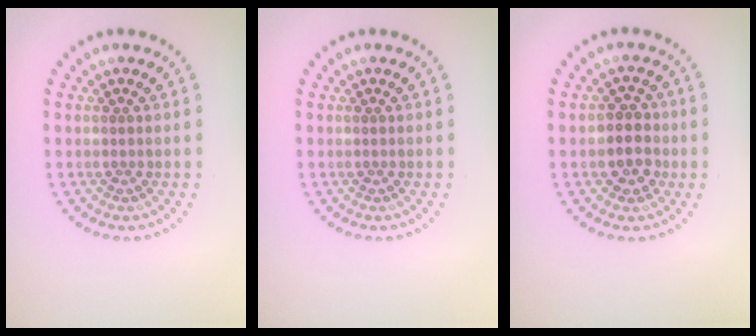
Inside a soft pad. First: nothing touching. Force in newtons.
{"total": 0.0}
{"total": 3.0, "press": 2.8, "slide": 0.9}